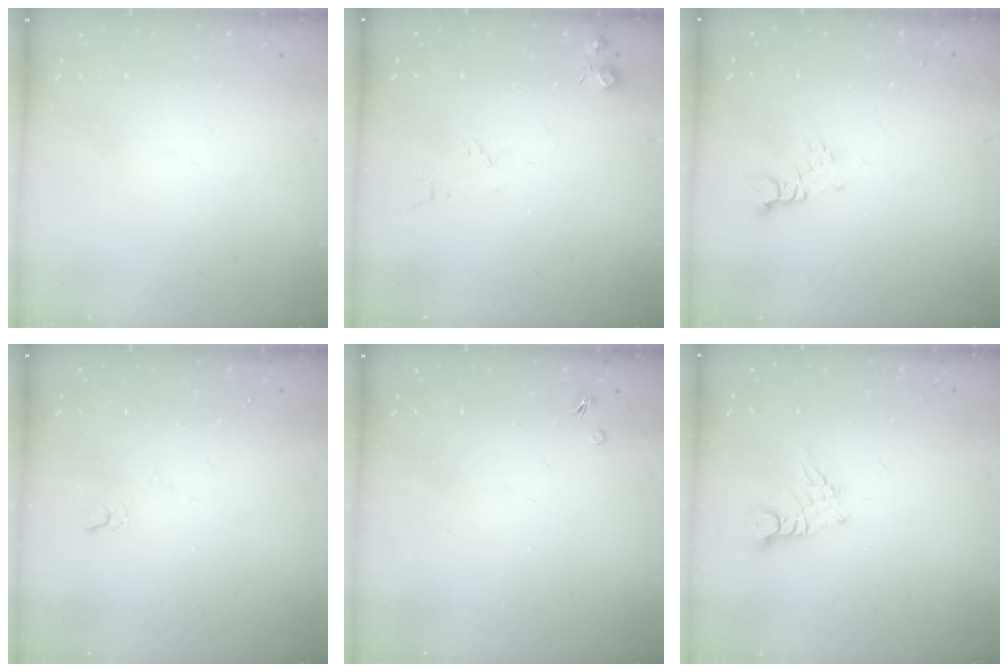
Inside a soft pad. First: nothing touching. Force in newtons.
{"total": 5.0, "press": 4.9, "slide": 0.8}
{"total": 2.5, "press": 2.5, "slide": 0.1}
{"total": 2.7, "press": 2.6, "slide": 0.5}
{"total": 1.7, "press": 1.7, "slide": 0.3}
{"total": 3.7, "press": 3.7, "slide": 0.3}